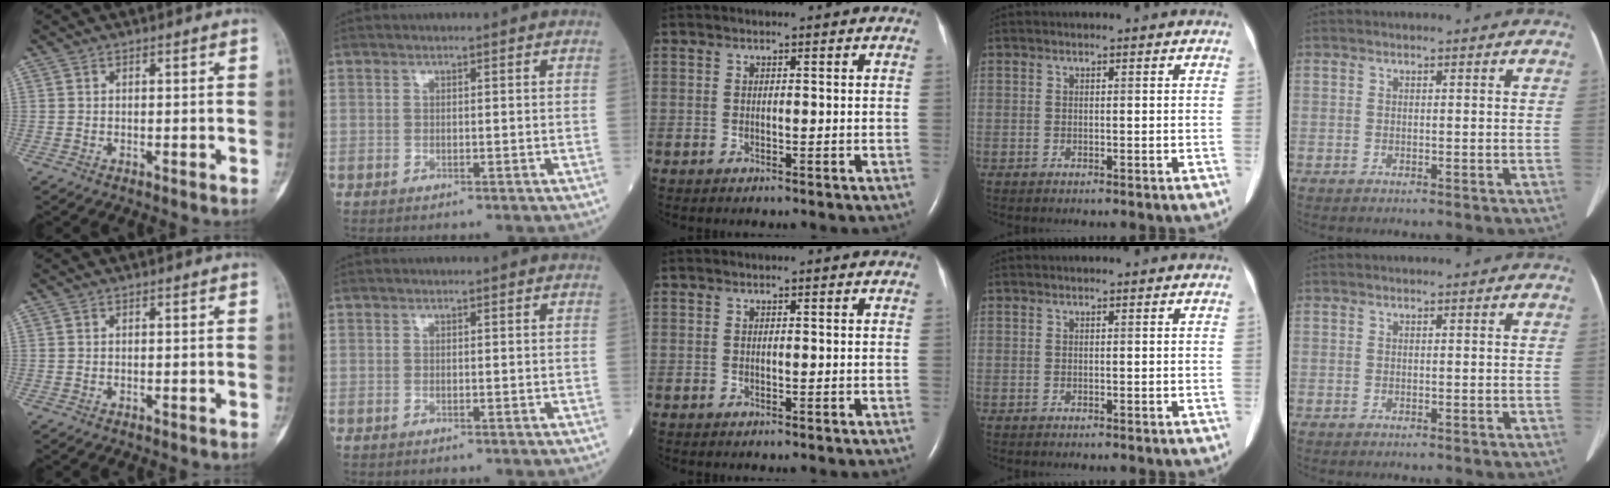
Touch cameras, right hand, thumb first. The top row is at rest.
{}